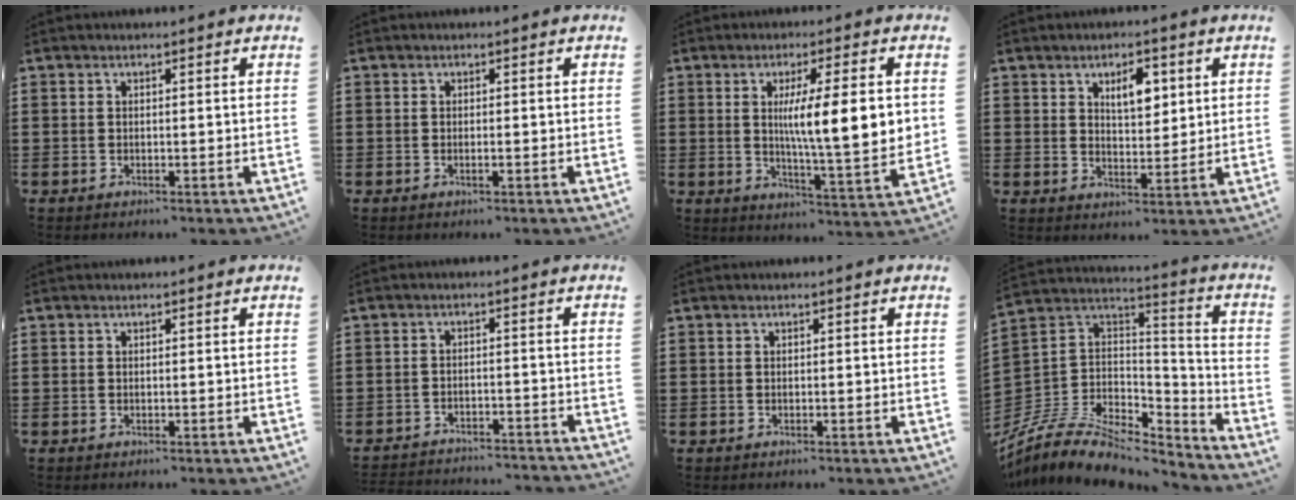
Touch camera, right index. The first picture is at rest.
{"total": 0.6, "force": [-0.2, 0.0, 0.6], "torque": [-0.010, -0.003, -0.004]}
{"total": 11.2, "force": [1.9, 1.6, 10.9], "torque": [-0.185, -0.004, 0.028]}
{"total": 4.8, "force": [2.1, 2.2, 3.7], "torque": [-0.056, 0.000, 0.029]}
{"total": 0.0}
{"total": 2.9, "force": [-2.9, 0.0, 0.1], "torque": [-0.008, -0.001, -0.061]}
{"total": 0.0}
{"total": 9.8, "force": [-7.1, 4.6, 5.0], "torque": [-0.113, 0.010, -0.138]}